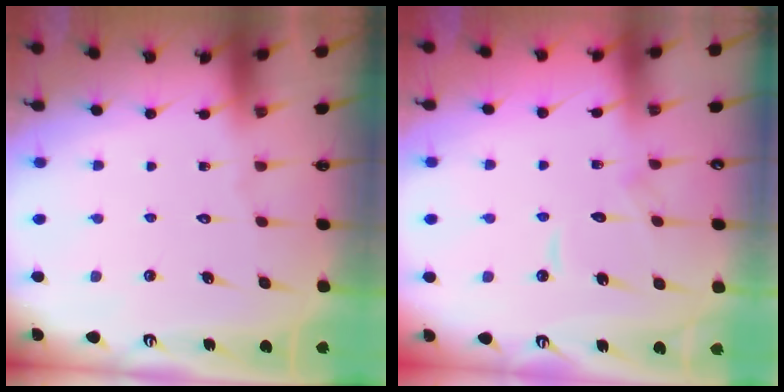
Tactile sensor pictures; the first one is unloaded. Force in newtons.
{"total": 5.4, "press": 5.4, "slide": 0.5}